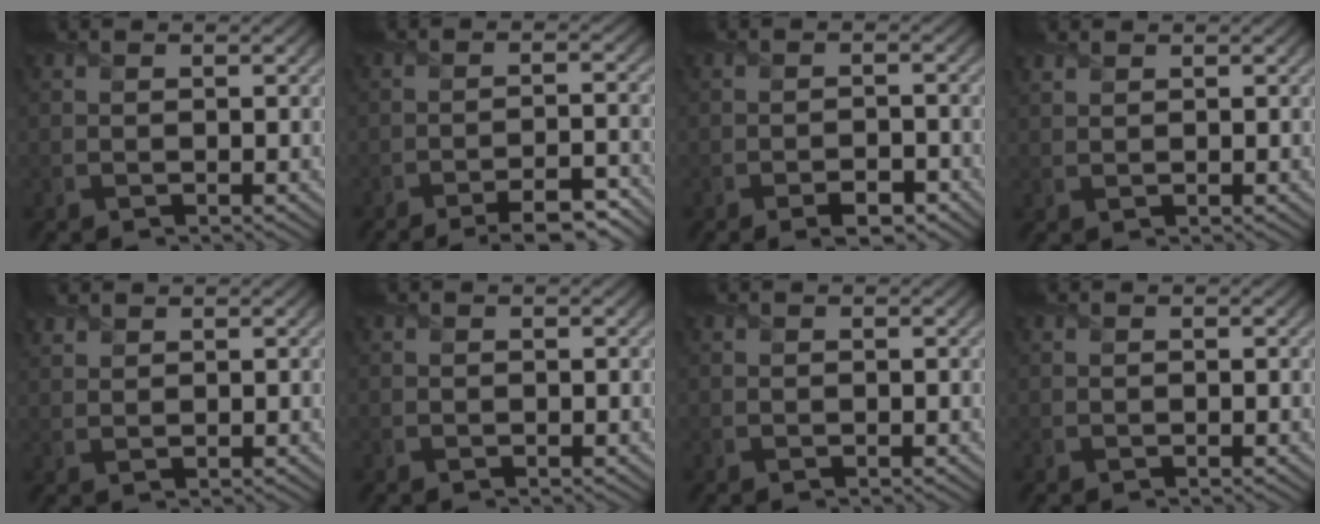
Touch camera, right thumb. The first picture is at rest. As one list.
[{"total": 7.8, "force": [-5.9, 1.7, 4.9], "torque": [-0.075, 0.007, -0.086]}, {"total": 3.3, "force": [-2.0, 1.3, 2.3], "torque": [-0.035, -0.001, -0.032]}, {"total": 1.2, "force": [1.1, 0.2, 0.4], "torque": [-0.016, 0.004, 0.028]}, {"total": 1.9, "force": [1.7, 0.6, 0.7], "torque": [-0.019, 0.005, 0.041]}, {"total": 0.0}, {"total": 0.0}, {"total": 0.0}]